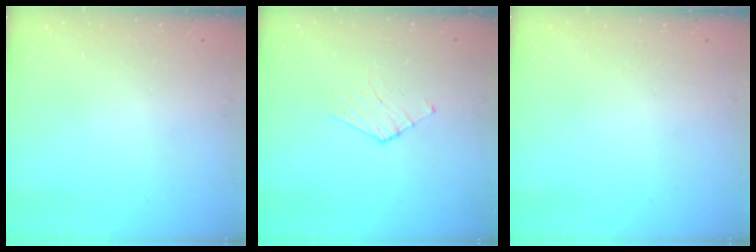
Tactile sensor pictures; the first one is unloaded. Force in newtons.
{"total": 5.2, "press": 5.2, "slide": 0.4}
{"total": 0.0}